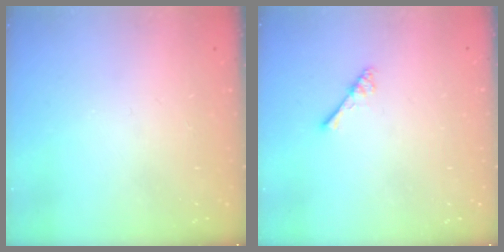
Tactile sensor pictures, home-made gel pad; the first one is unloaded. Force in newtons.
{"total": 2.5, "press": 2.5, "slide": 0.4}